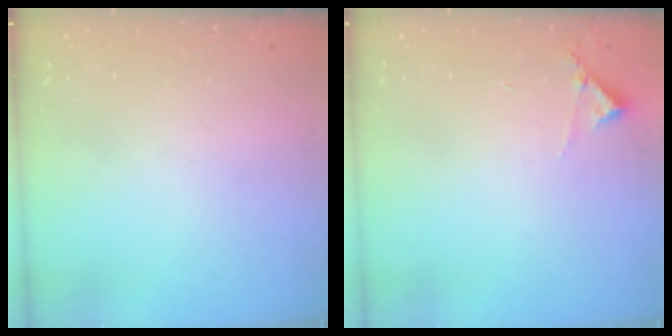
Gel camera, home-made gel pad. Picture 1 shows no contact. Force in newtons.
{"total": 4.3, "press": 4.3, "slide": 0.2}